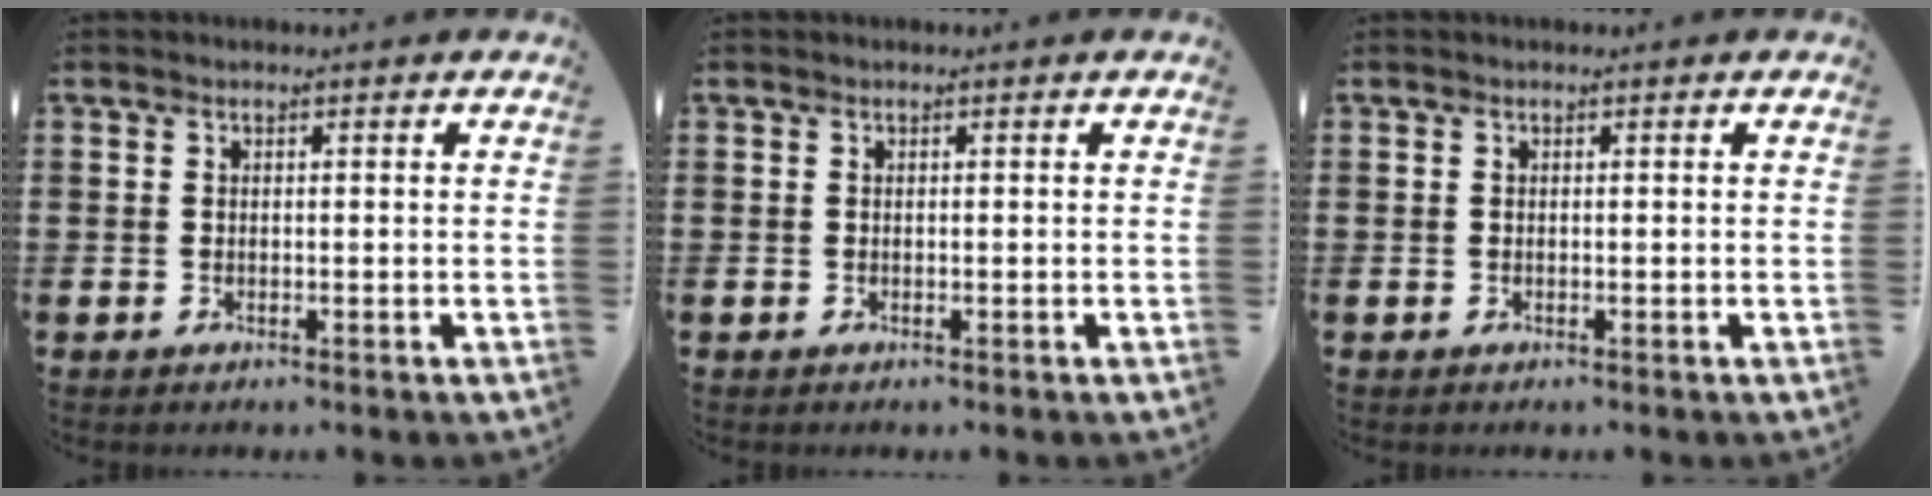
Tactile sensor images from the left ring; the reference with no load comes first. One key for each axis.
{"total": 0.0}
{"total": 0.0}